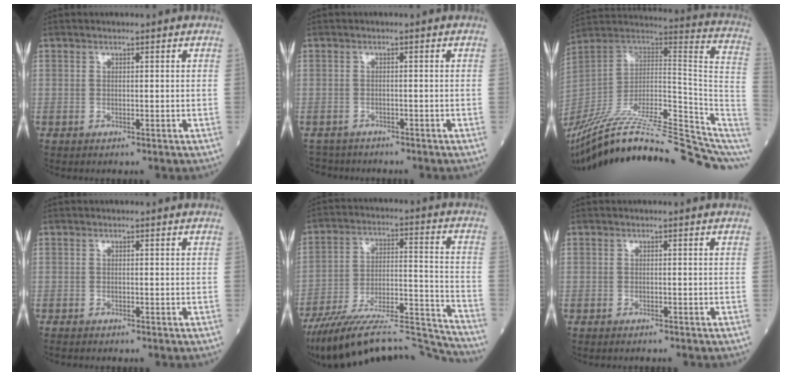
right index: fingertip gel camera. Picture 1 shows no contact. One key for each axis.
{"total": 3.4, "fx": -3.2, "fy": 1.0, "fz": -0.3, "tx": 0.005, "ty": -0.009, "tz": -0.055}
{"total": 32.7, "fx": -26.4, "fy": 3.3, "fz": 19.0, "tx": -0.236, "ty": -0.011, "tz": -0.397}
{"total": 1.3, "fx": -1.3, "fy": 0.2, "fz": 0.4, "tx": -0.010, "ty": -0.003, "tz": -0.020}
{"total": 23.1, "fx": -21.6, "fy": 1.2, "fz": 8.2, "tx": -0.110, "ty": 0.016, "tz": -0.336}
{"total": 2.2, "fx": -2.1, "fy": 0.1, "fz": 0.7, "tx": -0.012, "ty": -0.003, "tz": -0.026}